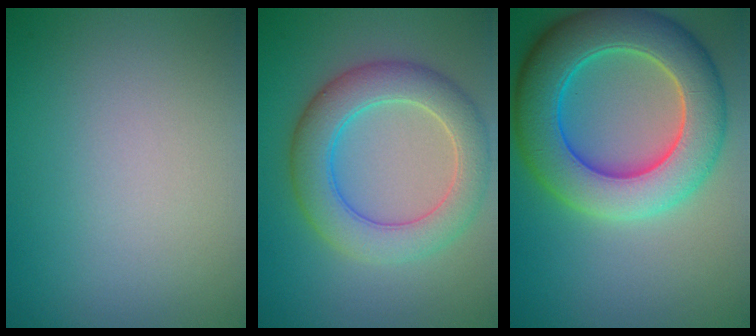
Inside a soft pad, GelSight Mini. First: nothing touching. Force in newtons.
{"total": 6.1, "press": 6.1, "slide": 0.4}
{"total": 10.1, "press": 10.1, "slide": 0.7}